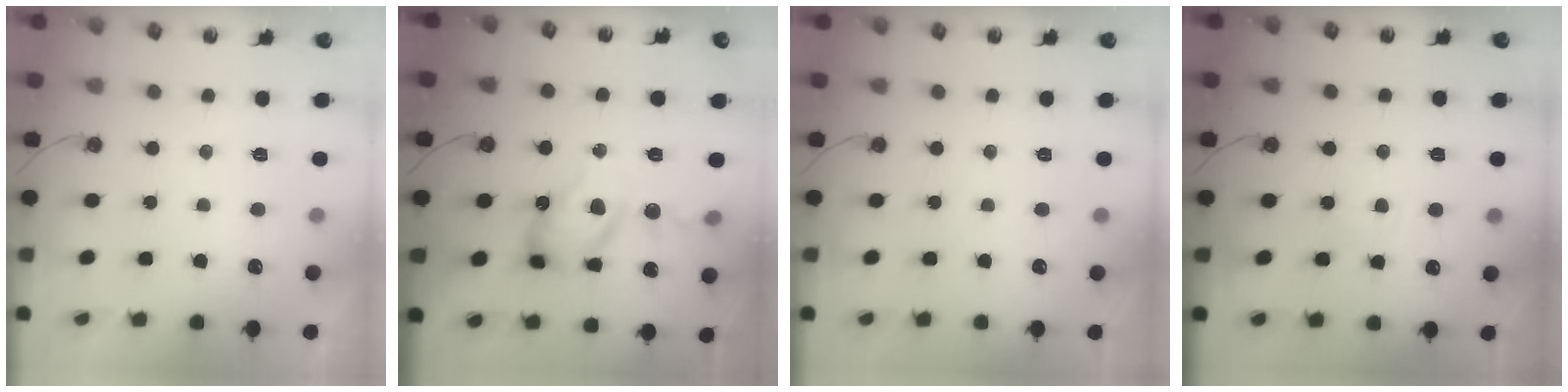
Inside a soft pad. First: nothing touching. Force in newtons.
{"total": 15.5, "press": 15.2, "slide": 3.1}
{"total": 0.0}
{"total": 3.1, "press": 3.1, "slide": 0.5}